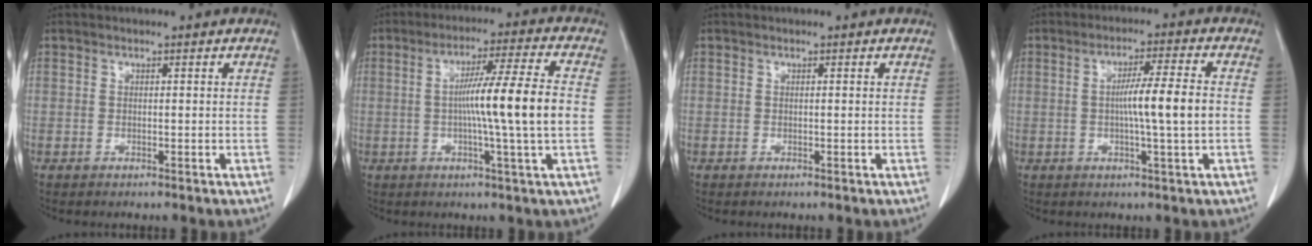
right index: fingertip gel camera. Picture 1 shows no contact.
{"total": 11.7, "force": [-0.5, -1.5, 11.6], "torque": [-0.194, 0.001, -0.011]}
{"total": 0.0}
{"total": 7.6, "force": [-0.5, -0.7, 7.6], "torque": [-0.126, 0.001, -0.009]}